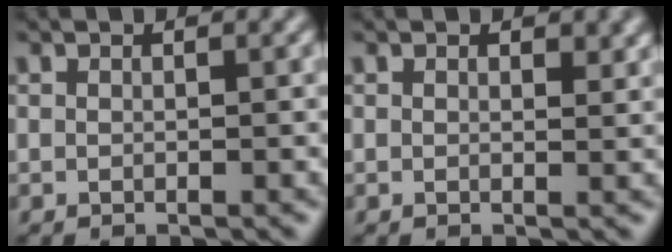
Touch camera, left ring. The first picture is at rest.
{"total": 1.0, "force": [0.6, 0.5, 0.6], "torque": [-0.005, -0.002, 0.009]}